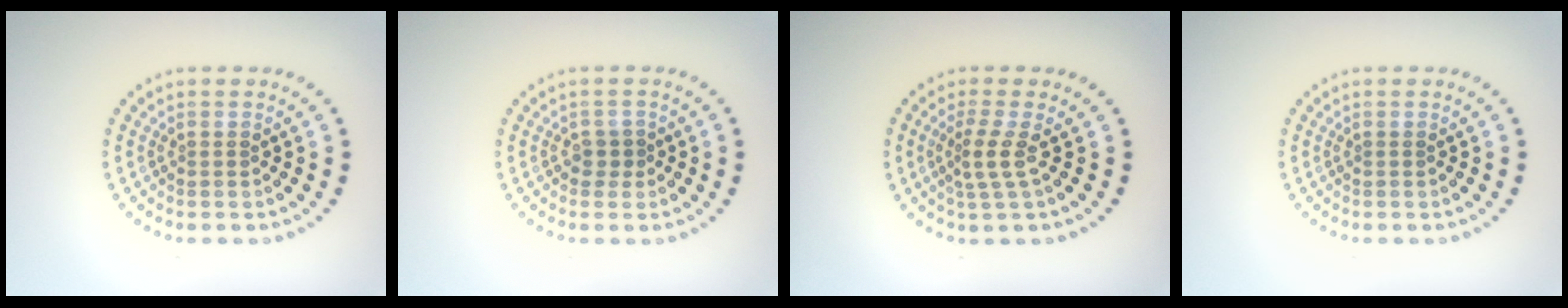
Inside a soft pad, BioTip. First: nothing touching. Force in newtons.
{"total": 1.0, "press": 0.8, "slide": 0.7}
{"total": 2.2, "press": 1.5, "slide": 1.7}
{"total": 0.0}